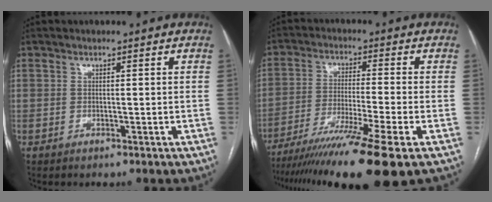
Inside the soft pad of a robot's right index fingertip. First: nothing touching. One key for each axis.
{"total": 16.4, "fx": -11.8, "fy": -1.6, "fz": 11.2, "tx": -0.178, "ty": -0.045, "tz": -0.194}